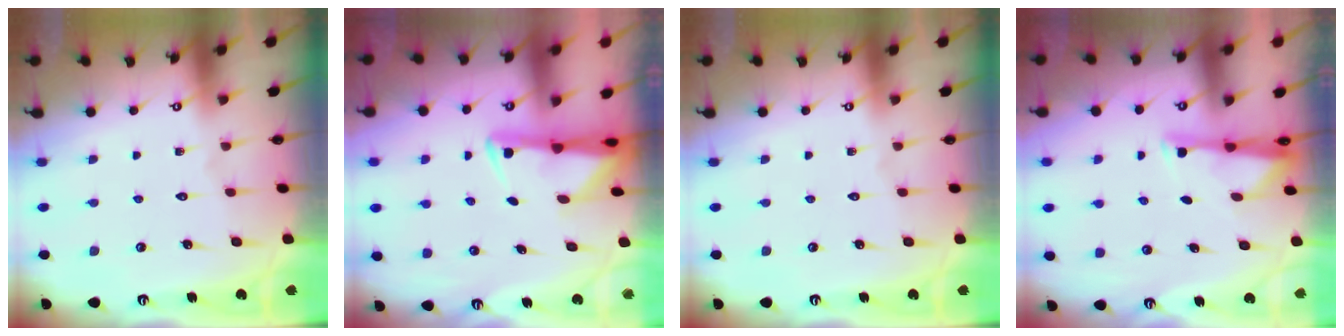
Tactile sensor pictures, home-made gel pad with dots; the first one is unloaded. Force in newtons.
{"total": 2.8, "press": 2.8, "slide": 0.5}
{"total": 0.0}
{"total": 3.3, "press": 3.3, "slide": 0.3}